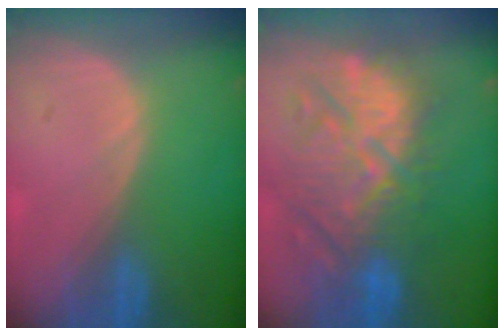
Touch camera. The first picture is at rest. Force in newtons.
{"total": 11.9, "press": 11.5, "slide": 3.0}